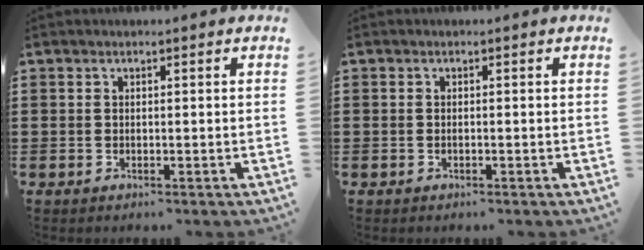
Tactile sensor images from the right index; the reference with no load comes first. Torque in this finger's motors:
{"motor_torque": [0.06, 0.61, 0.00, 0.01]}